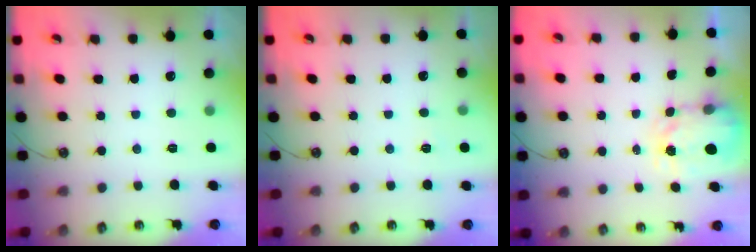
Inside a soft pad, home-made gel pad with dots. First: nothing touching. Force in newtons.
{"total": 2.6, "press": 2.6, "slide": 0.3}
{"total": 3.7, "press": 3.7, "slide": 0.4}